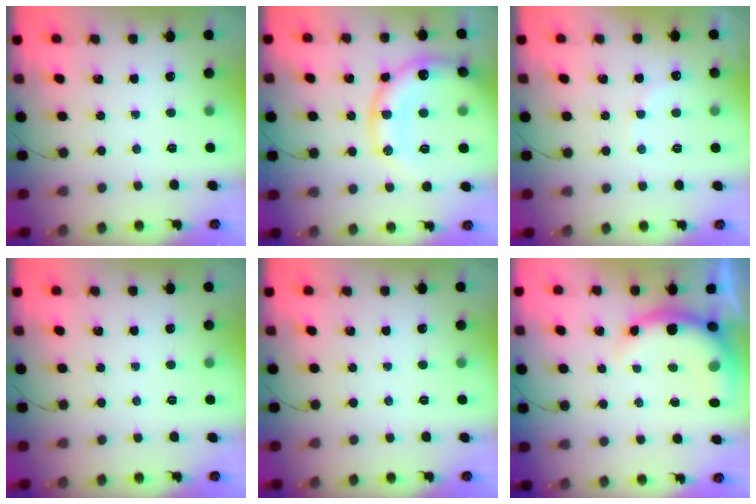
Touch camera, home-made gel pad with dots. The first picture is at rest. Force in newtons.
{"total": 21.0, "press": 20.8, "slide": 3.0}
{"total": 6.3, "press": 6.2, "slide": 1.1}
{"total": 0.0}
{"total": 0.0}
{"total": 9.3, "press": 9.1, "slide": 1.5}